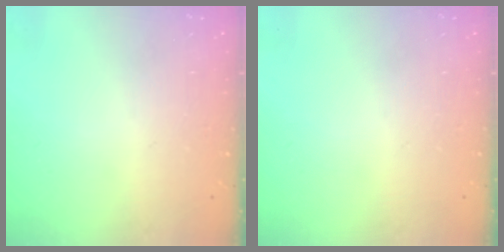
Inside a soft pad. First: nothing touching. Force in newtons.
{"total": 0.0}